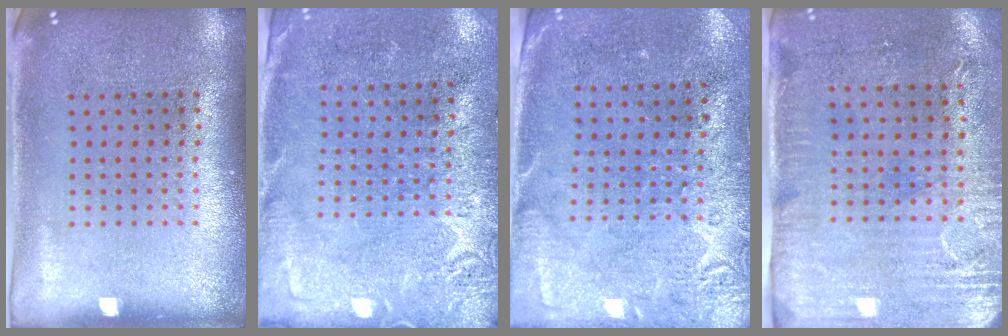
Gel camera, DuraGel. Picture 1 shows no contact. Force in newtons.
{"total": 2.7, "press": 2.4, "slide": 1.1}
{"total": 2.7, "press": 2.3, "slide": 1.5}
{"total": 2.9, "press": 2.4, "slide": 1.6}